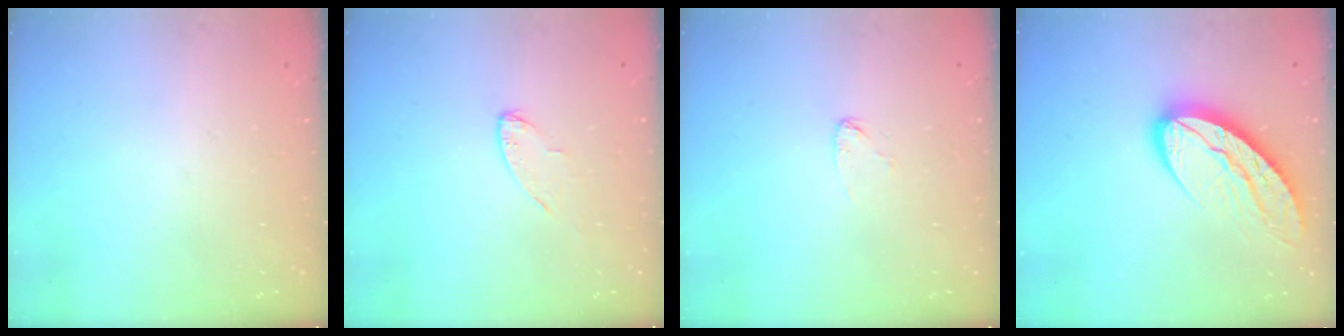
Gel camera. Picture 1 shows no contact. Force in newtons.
{"total": 3.6, "press": 3.6, "slide": 0.4}
{"total": 2.6, "press": 2.6, "slide": 0.1}
{"total": 12.2, "press": 12.1, "slide": 1.1}